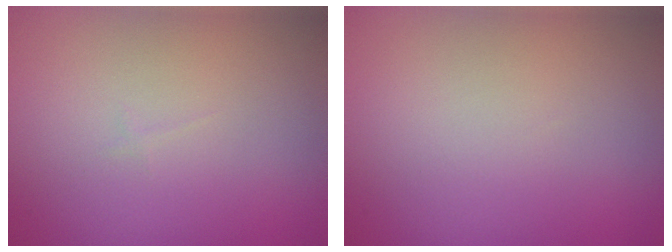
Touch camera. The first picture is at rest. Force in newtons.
{"total": 0.0}